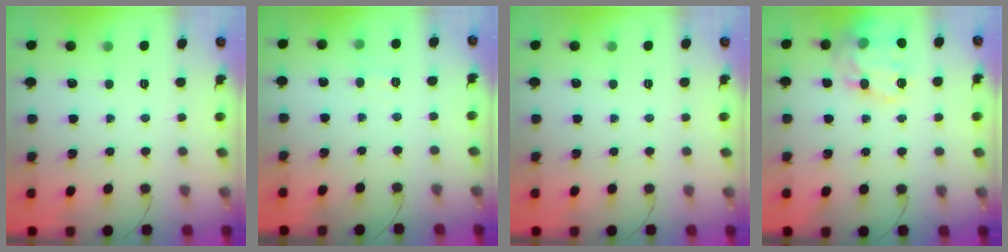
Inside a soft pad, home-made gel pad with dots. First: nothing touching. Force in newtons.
{"total": 4.3, "press": 4.2, "slide": 1.2}
{"total": 0.0}
{"total": 18.3, "press": 18.2, "slide": 1.9}